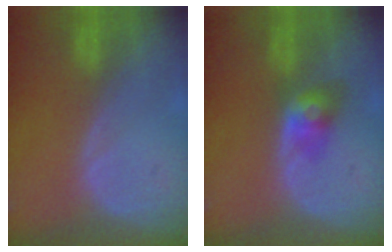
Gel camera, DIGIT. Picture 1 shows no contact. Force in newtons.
{"total": 3.8, "press": 3.8, "slide": 0.2}